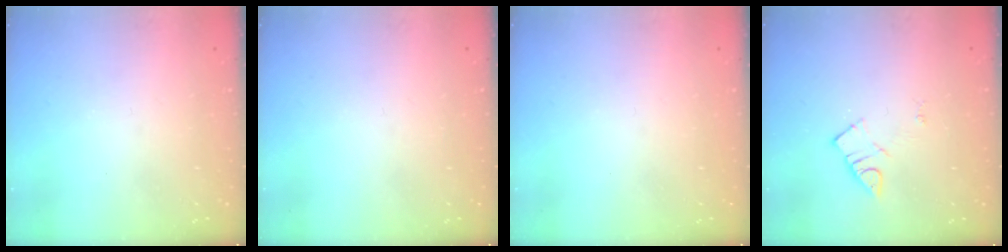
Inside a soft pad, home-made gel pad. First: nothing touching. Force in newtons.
{"total": 0.0}
{"total": 0.0}
{"total": 4.2, "press": 4.1, "slide": 0.6}